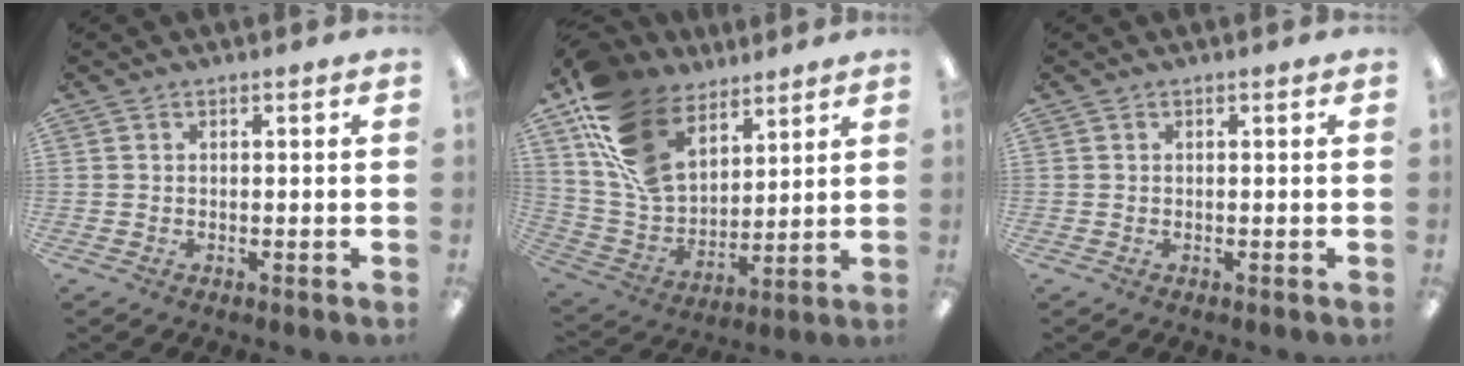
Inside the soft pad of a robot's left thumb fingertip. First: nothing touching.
{"total": 18.9, "force": [11.5, 11.7, 9.3], "torque": [-0.202, -0.051, 0.222]}
{"total": 0.0}